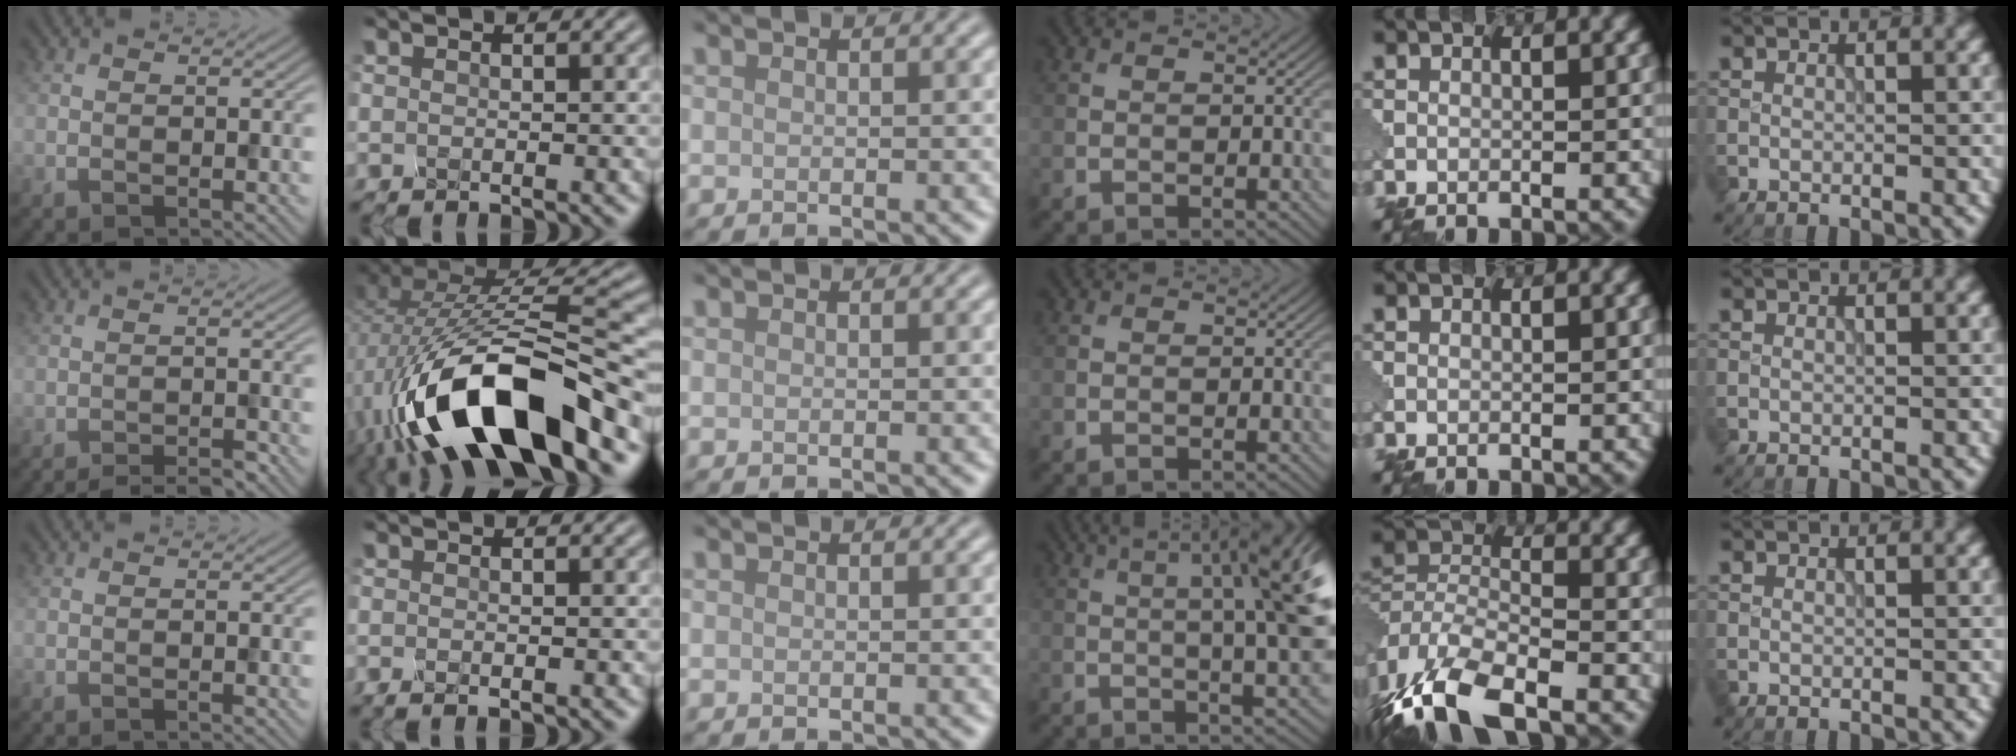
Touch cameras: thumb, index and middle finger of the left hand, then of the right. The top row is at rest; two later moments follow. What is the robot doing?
{"motion": "squeeze", "object": "hand grip exerciser"}